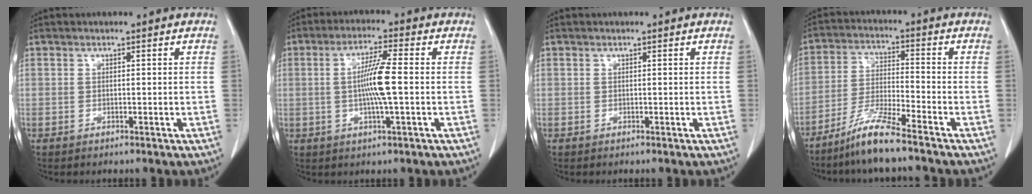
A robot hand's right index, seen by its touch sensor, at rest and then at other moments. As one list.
[{"total": 6.9, "force": [-0.3, -0.2, 6.9], "torque": [-0.130, -0.003, -0.009]}, {"total": 0.0}, {"total": 7.9, "force": [-6.3, -0.4, 4.8], "torque": [-0.100, -0.027, -0.126]}]